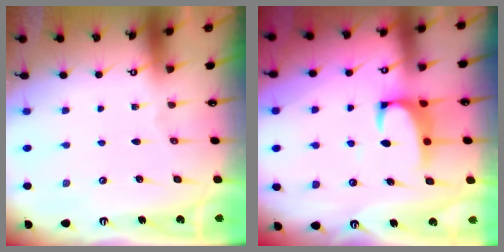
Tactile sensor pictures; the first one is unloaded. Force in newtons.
{"total": 2.2, "press": 1.9, "slide": 1.0}